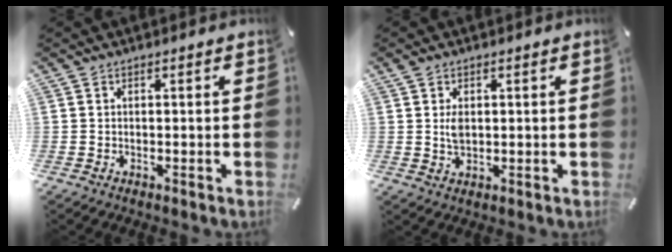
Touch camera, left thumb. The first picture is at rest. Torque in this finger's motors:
{"motor_torque": [0.75, 0.76, 0.51, -0.35, 0.00]}